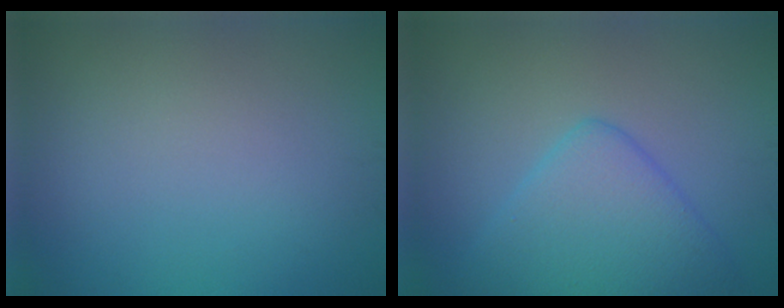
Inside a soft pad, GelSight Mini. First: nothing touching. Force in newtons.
{"total": 5.7, "press": 5.7, "slide": 0.2}